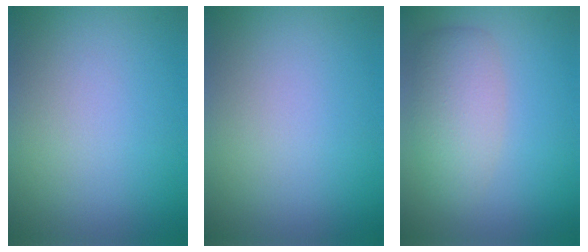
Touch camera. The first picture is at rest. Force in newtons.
{"total": 0.0}
{"total": 3.7, "press": 3.7, "slide": 0.2}